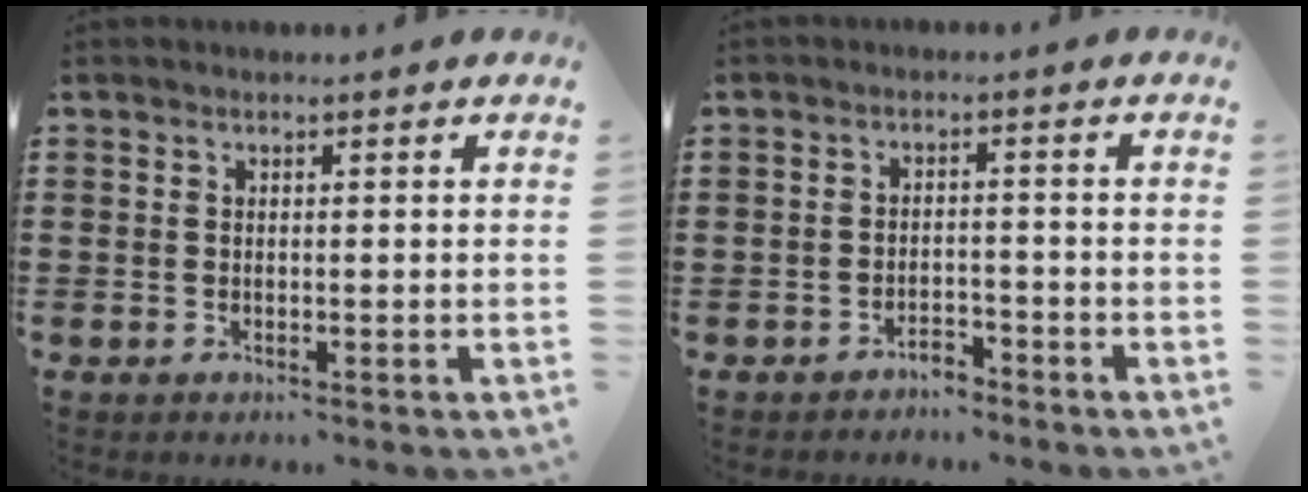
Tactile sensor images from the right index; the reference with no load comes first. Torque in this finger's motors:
{"motor_torque": [-1.40, 0.74, -1.05, -0.21]}